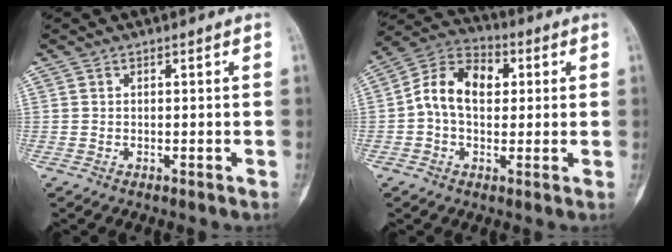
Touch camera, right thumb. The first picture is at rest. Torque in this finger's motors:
{"motor_torque": [1.39, 1.48, 0.06, -0.02, 0.06]}